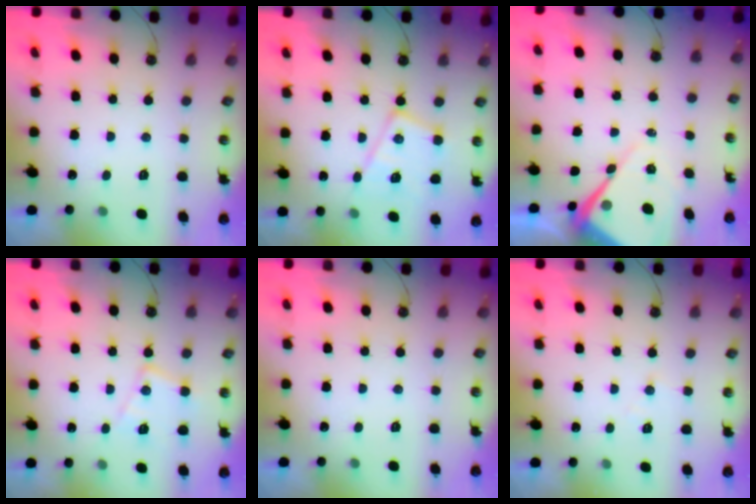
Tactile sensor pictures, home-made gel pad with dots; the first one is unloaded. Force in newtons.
{"total": 15.0, "press": 14.9, "slide": 1.4}
{"total": 10.2, "press": 10.2, "slide": 0.6}
{"total": 11.6, "press": 11.6, "slide": 0.8}
{"total": 0.0}
{"total": 5.6, "press": 5.6, "slide": 0.9}